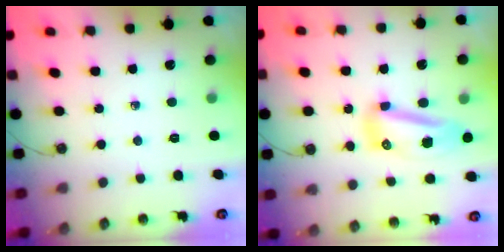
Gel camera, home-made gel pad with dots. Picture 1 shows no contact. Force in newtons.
{"total": 10.0, "press": 10.0, "slide": 1.0}